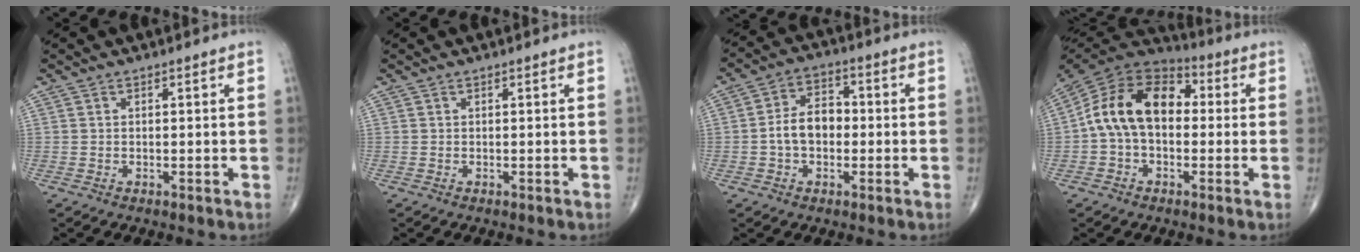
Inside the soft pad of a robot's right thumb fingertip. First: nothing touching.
{"total": 0.0}
{"total": 7.7, "force": [-0.9, 5.2, 5.6], "torque": [-0.084, 0.026, -0.026]}
{"total": 15.4, "force": [0.4, 10.2, 11.5], "torque": [-0.187, 0.042, -0.007]}